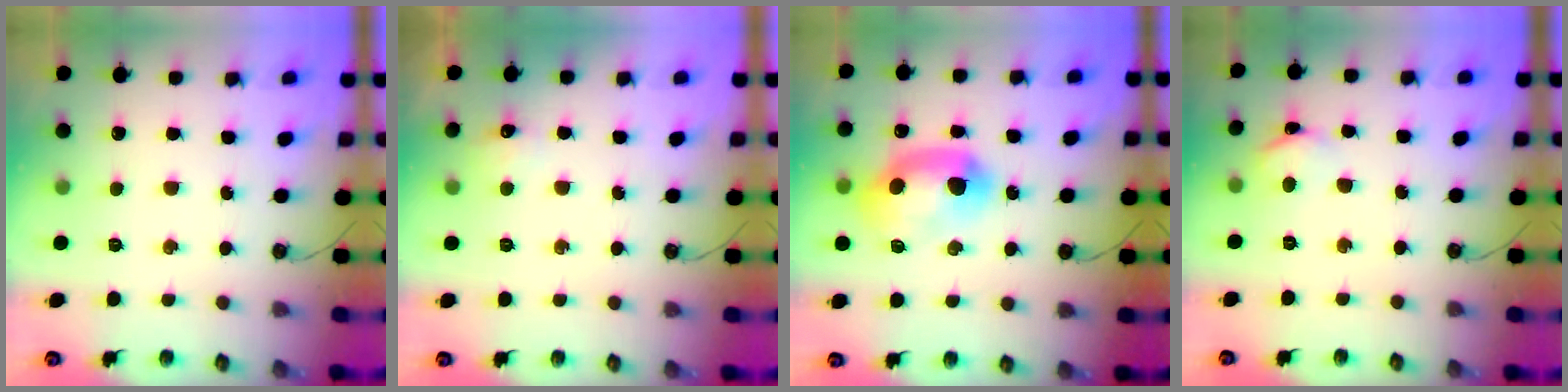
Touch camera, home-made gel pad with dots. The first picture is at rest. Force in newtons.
{"total": 4.9, "press": 4.8, "slide": 0.7}
{"total": 14.2, "press": 14.2, "slide": 0.8}
{"total": 3.6, "press": 3.6, "slide": 0.4}